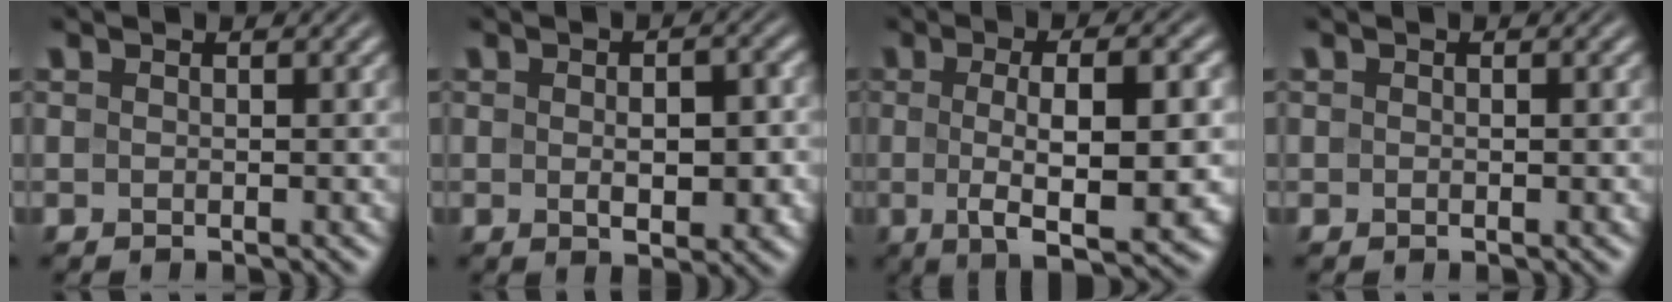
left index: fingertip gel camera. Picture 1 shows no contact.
{"total": 4.7, "force": [-0.3, 2.2, 4.1], "torque": [-0.057, -0.004, 0.002]}
{"total": 9.4, "force": [-0.7, 2.6, 9.0], "torque": [-0.133, -0.004, -0.011]}
{"total": 0.6, "force": [0.0, 0.3, 0.5], "torque": [-0.007, -0.002, 0.001]}